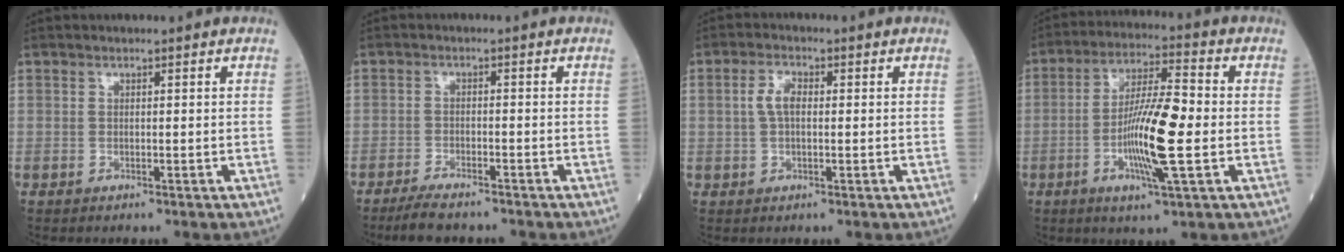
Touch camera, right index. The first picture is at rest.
{"total": 5.2, "force": [-4.5, 1.0, 2.3], "torque": [-0.042, -0.011, -0.076]}
{"total": 3.3, "force": [0.3, 1.5, 2.9], "torque": [-0.062, 0.011, 0.006]}
{"total": 11.9, "force": [-2.1, 1.1, 11.7], "torque": [-0.216, -0.003, -0.043]}